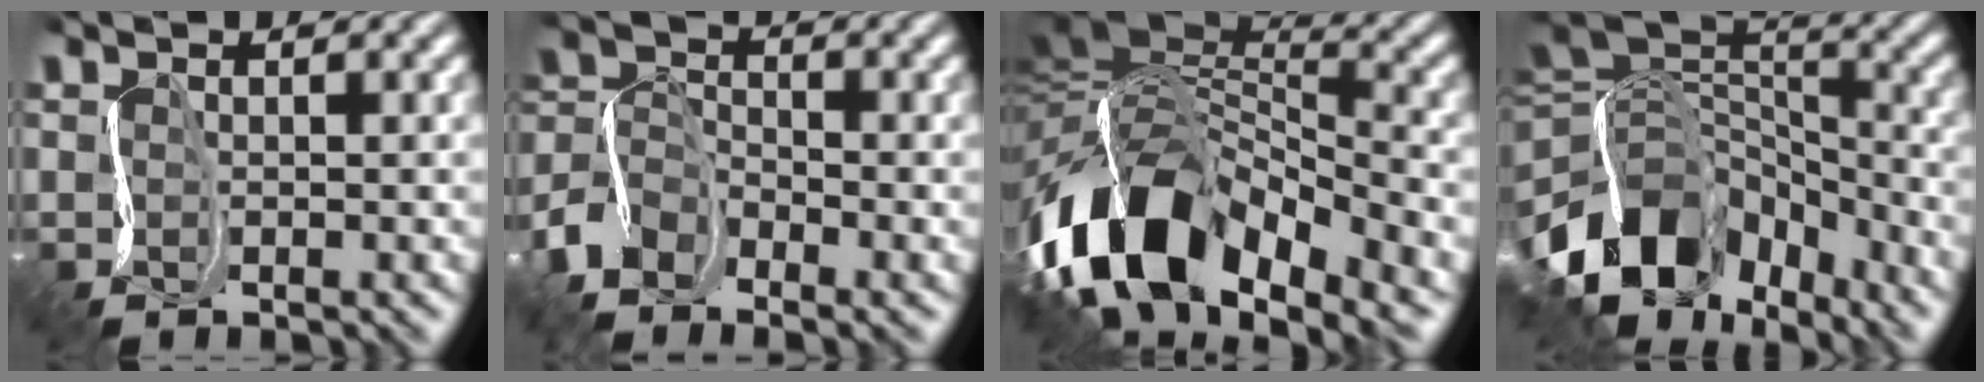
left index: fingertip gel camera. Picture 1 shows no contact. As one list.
[{"total": 5.6, "force": [-3.7, 2.9, 3.1], "torque": [-0.065, 0.004, -0.090]}, {"total": 14.1, "force": [-6.7, 7.6, 9.8], "torque": [-0.195, 0.020, -0.131]}, {"total": 12.5, "force": [-6.3, 7.8, 7.4], "torque": [-0.148, 0.012, -0.129]}]